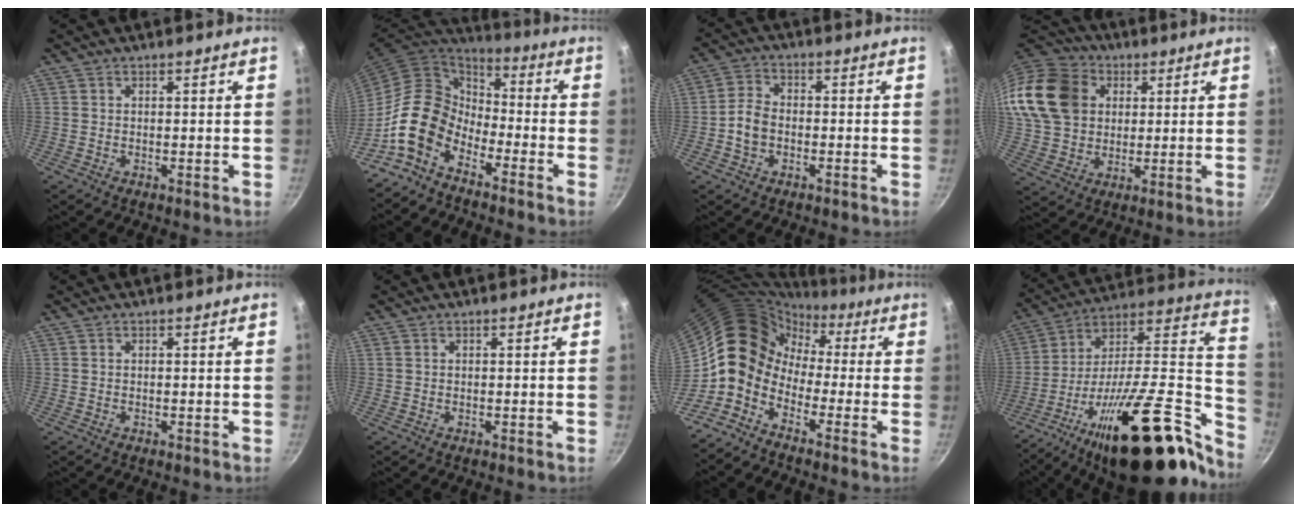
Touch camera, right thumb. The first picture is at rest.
{"total": 13.2, "force": [-7.4, 8.6, 6.7], "torque": [-0.087, 0.069, -0.161]}
{"total": 5.1, "force": [-1.5, 3.7, 3.2], "torque": [-0.053, 0.021, -0.037]}
{"total": 23.8, "force": [7.0, 19.0, 12.5], "torque": [-0.270, 0.030, 0.136]}
{"total": 0.0}
{"total": 0.0}
{"total": 9.8, "force": [-2.4, 8.1, 5.0], "torque": [-0.048, 0.040, -0.075]}
{"total": 37.0, "force": [-18.9, 13.3, 28.9], "torque": [-0.384, 0.096, -0.297]}